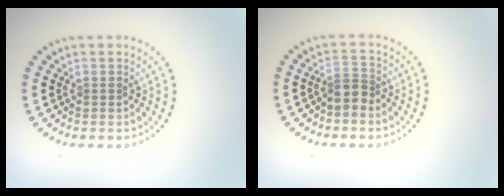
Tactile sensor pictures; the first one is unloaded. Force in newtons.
{"total": 2.0, "press": 1.6, "slide": 1.2}